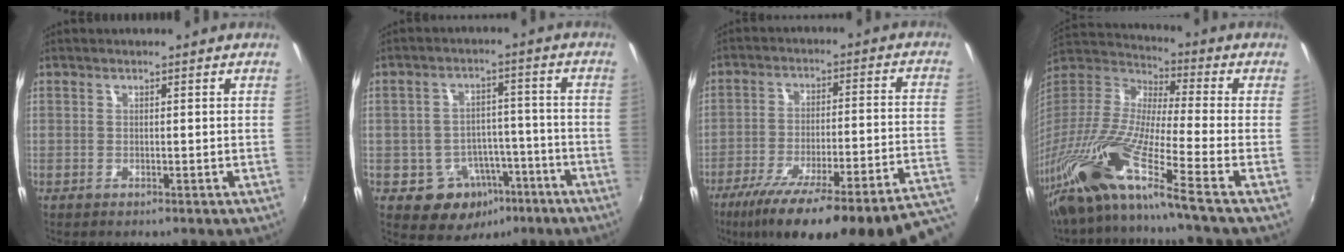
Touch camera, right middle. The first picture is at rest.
{"total": 10.8, "force": [-5.5, 8.5, 3.8], "torque": [-0.080, 0.024, -0.052]}
{"total": 26.4, "force": [-19.7, 1.0, 17.6], "torque": [-0.240, -0.060, -0.277]}
{"total": 19.4, "force": [-13.6, -0.8, 13.8], "torque": [-0.251, -0.045, -0.267]}